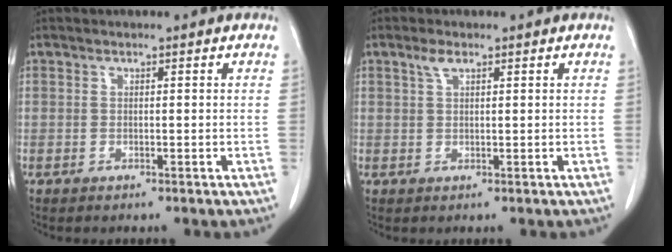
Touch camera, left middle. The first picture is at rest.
{"total": 1.8, "force": [1.1, 0.6, 1.3], "torque": [-0.030, 0.007, 0.024]}